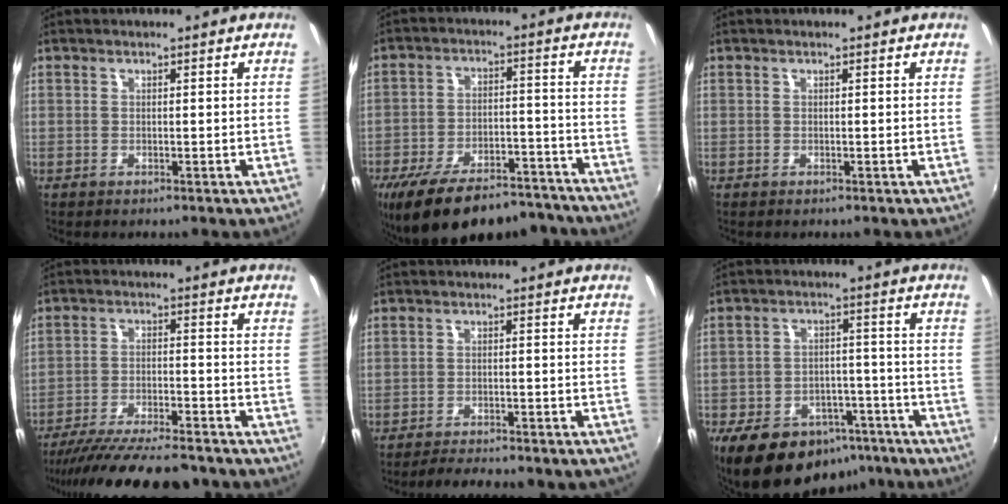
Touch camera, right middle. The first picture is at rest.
{"total": 22.4, "force": [-18.3, 8.1, 10.2], "torque": [-0.191, -0.004, -0.254]}
{"total": 0.0}
{"total": 18.6, "force": [-16.3, 3.3, 8.4], "torque": [-0.164, -0.038, -0.244]}
{"total": 9.0, "force": [-8.1, 1.0, 3.6], "torque": [-0.083, -0.010, -0.111]}
{"total": 17.6, "force": [-11.9, 10.1, 8.2], "torque": [-0.168, 0.009, -0.158]}